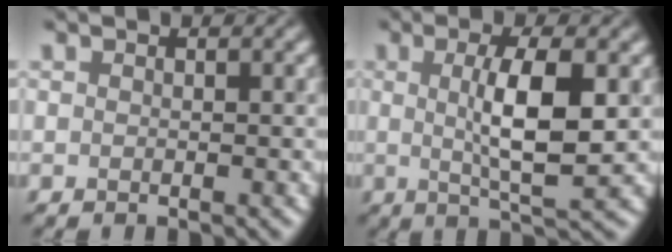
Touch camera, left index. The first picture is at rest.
{"total": 6.1, "force": [0.6, 1.4, 5.9], "torque": [-0.103, 0.001, 0.012]}